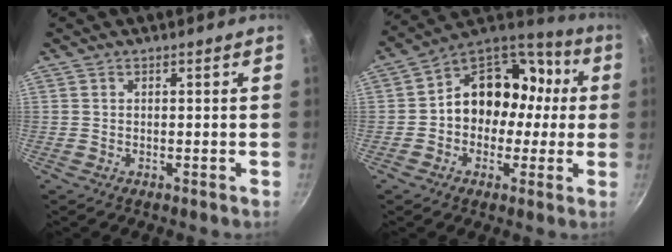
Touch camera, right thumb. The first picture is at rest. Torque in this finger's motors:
{"motor_torque": [2.14, 2.37, 1.42, -0.48, 0.09]}